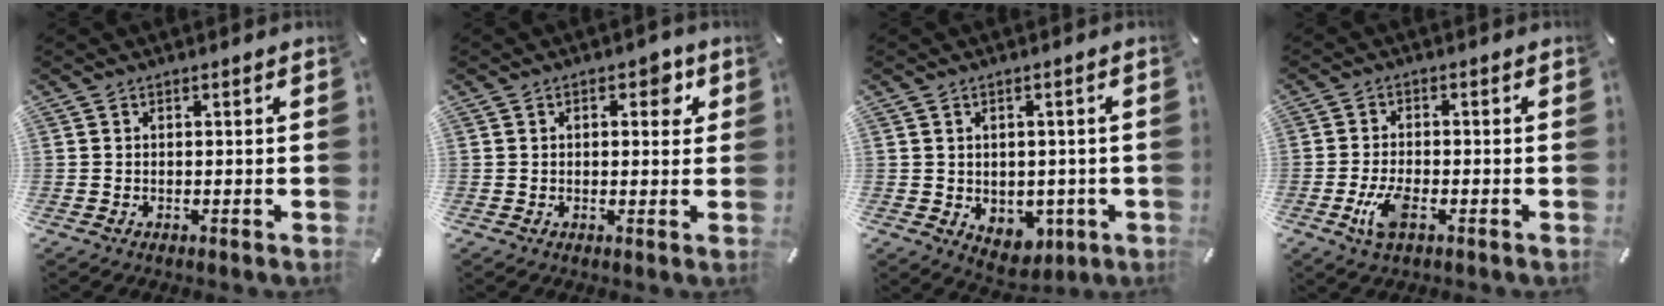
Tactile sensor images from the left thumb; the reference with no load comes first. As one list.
[{"total": 4.4, "force": [1.4, 2.5, 3.3], "torque": [-0.039, 0.000, 0.014]}, {"total": 4.5, "force": [-0.4, 4.0, 2.0], "torque": [-0.013, 0.001, -0.004]}, {"total": 6.2, "force": [-2.2, 2.6, 5.1], "torque": [-0.116, -0.003, -0.042]}]